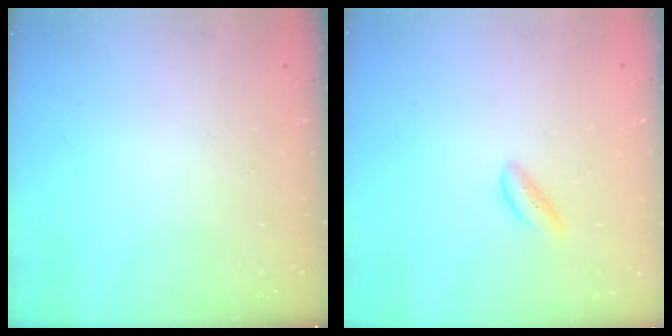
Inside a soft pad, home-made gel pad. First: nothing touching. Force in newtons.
{"total": 1.4, "press": 1.3, "slide": 0.4}